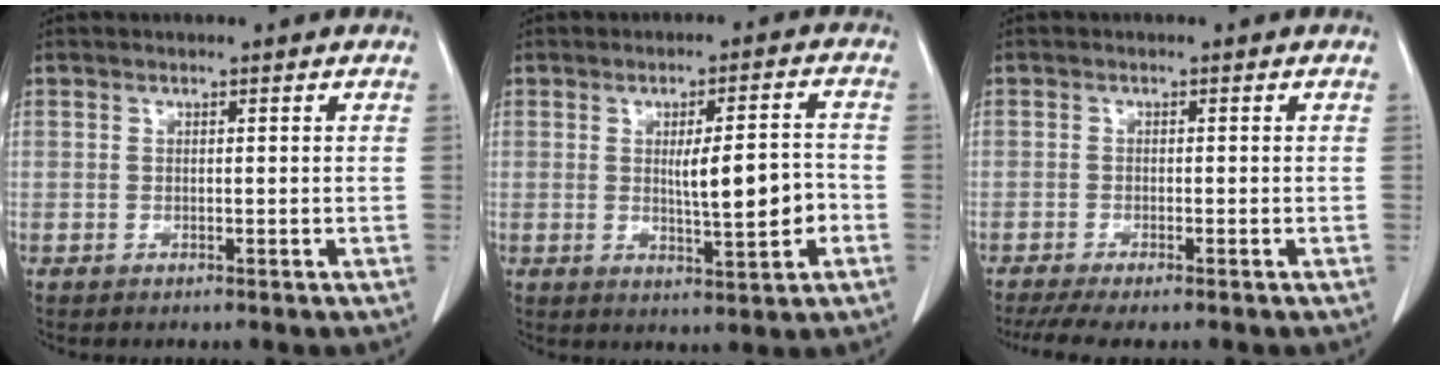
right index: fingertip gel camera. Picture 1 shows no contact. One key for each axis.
{"total": 7.9, "fx": -1.1, "fy": 1.3, "fz": 7.8, "tx": -0.115, "ty": 0.002, "tz": -0.009}
{"total": 5.6, "fx": -4.5, "fy": 0.7, "fz": 3.3, "tx": -0.049, "ty": -0.013, "tz": -0.073}